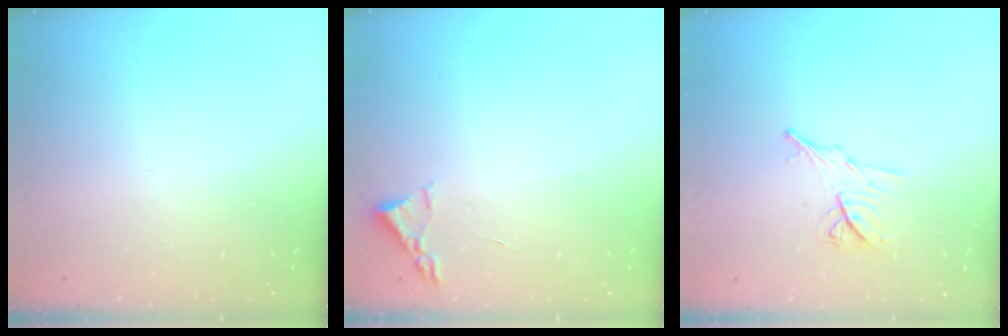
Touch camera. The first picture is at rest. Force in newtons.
{"total": 2.2, "press": 2.2, "slide": 0.3}
{"total": 8.6, "press": 8.6, "slide": 0.7}